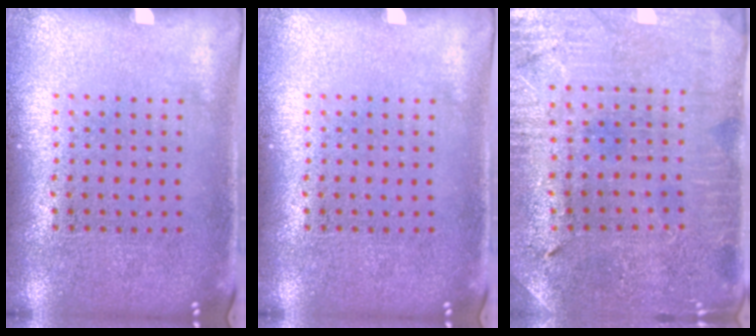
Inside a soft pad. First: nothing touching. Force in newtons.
{"total": 0.0}
{"total": 0.7, "press": 0.6, "slide": 0.3}